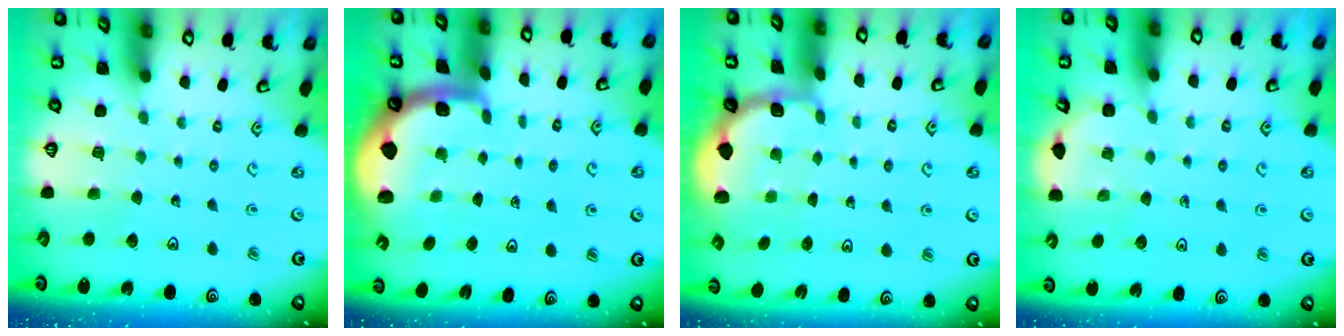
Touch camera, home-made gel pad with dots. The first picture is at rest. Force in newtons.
{"total": 1.3, "press": 1.3, "slide": 0.3}
{"total": 1.9, "press": 1.8, "slide": 0.7}
{"total": 2.7, "press": 2.6, "slide": 0.8}